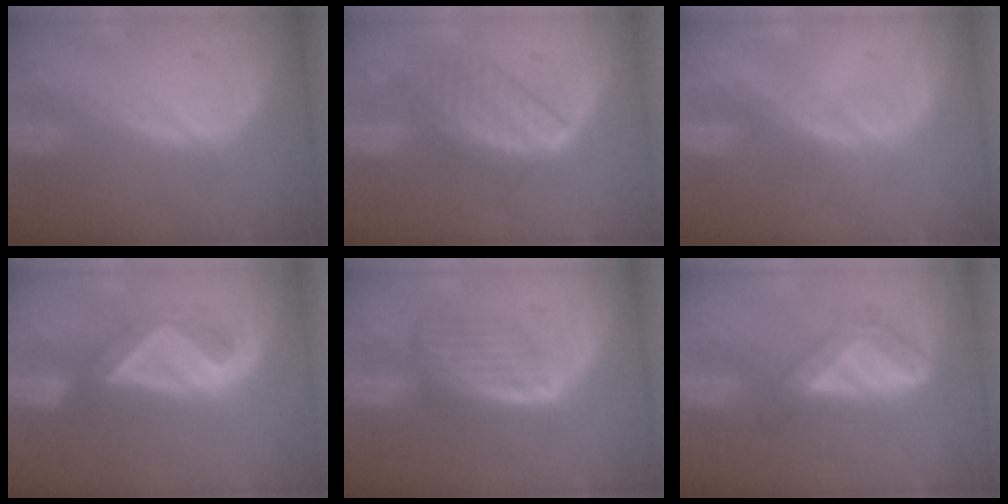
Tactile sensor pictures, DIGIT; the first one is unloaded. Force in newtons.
{"total": 6.7, "press": 6.4, "slide": 1.8}
{"total": 0.7, "press": 0.5, "slide": 0.4}
{"total": 5.1, "press": 4.4, "slide": 2.6}
{"total": 5.7, "press": 5.3, "slide": 2.3}
{"total": 5.3, "press": 4.6, "slide": 2.6}